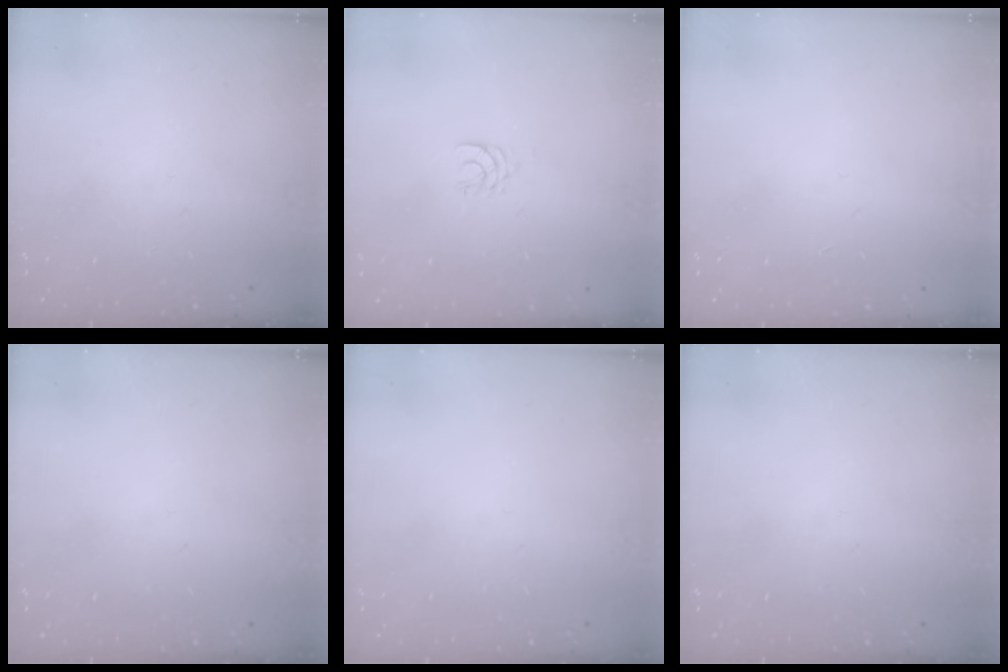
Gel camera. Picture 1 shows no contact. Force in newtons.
{"total": 2.5, "press": 2.5, "slide": 0.4}
{"total": 0.8, "press": 0.8, "slide": 0.2}
{"total": 0.0}
{"total": 0.0}
{"total": 0.0}